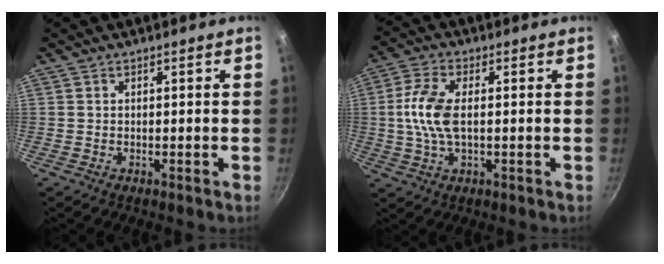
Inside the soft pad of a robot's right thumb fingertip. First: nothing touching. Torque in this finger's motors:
{"motor_torque": [1.44, 1.00, 1.10, -0.64, 0.08]}